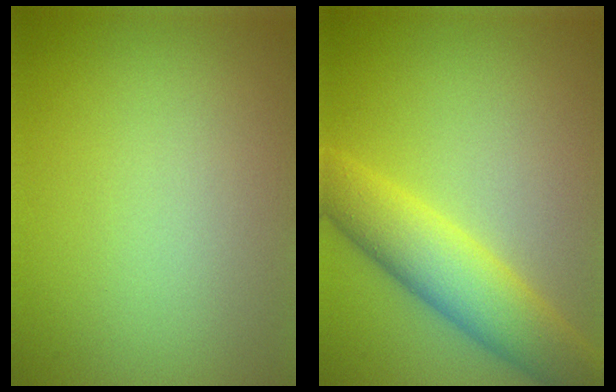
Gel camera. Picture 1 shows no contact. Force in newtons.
{"total": 5.9, "press": 5.9, "slide": 0.1}